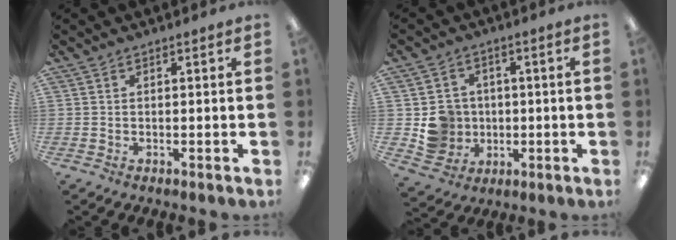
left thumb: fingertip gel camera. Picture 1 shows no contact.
{"total": 7.9, "force": [-0.4, 7.7, 1.6], "torque": [-0.041, 0.009, 0.008]}